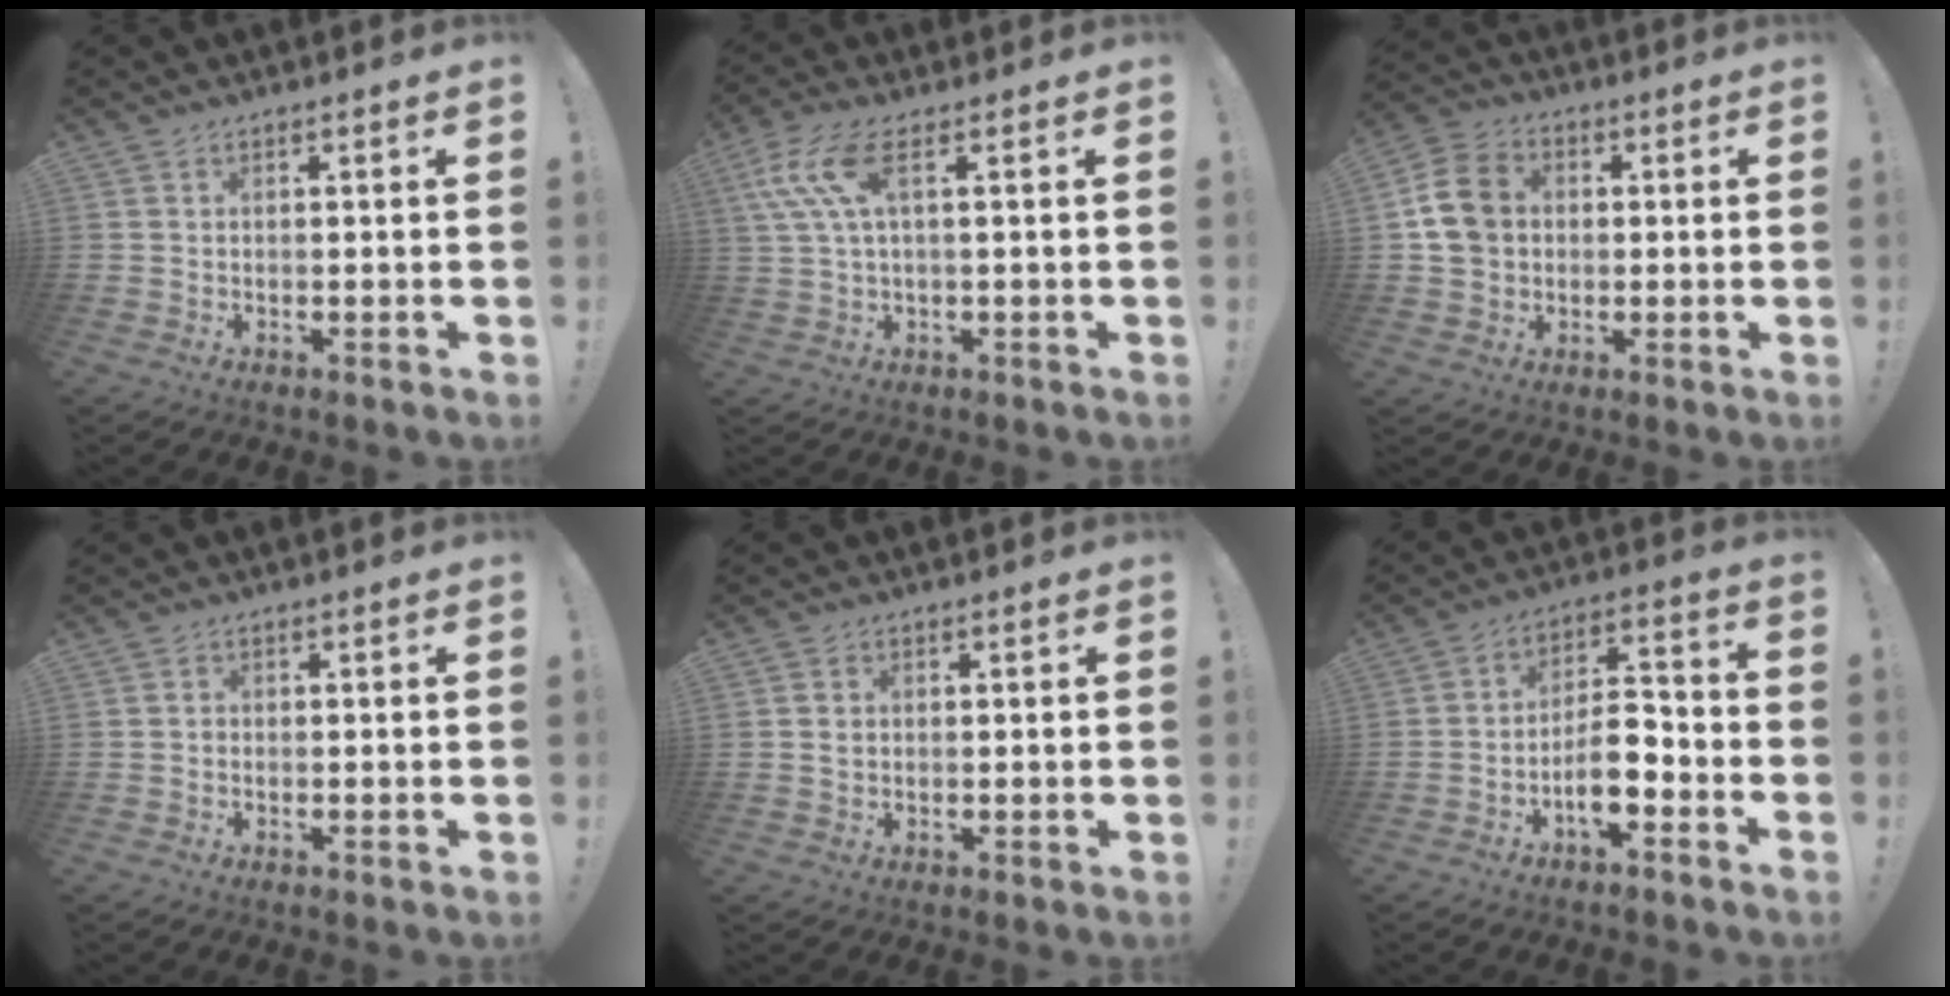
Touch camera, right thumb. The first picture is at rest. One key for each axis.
{"total": 9.8, "fx": 3.0, "fy": 3.1, "fz": 8.8, "tx": -0.176, "ty": -0.004, "tz": 0.058}
{"total": 11.4, "fx": 1.5, "fy": 9.5, "fz": 6.1, "tx": -0.093, "ty": 0.009, "tz": 0.033}
{"total": 0.7, "fx": -0.3, "fy": 0.6, "fz": 0.1, "tx": -0.004, "ty": 0.003, "tz": -0.005}
{"total": 1.4, "fx": 0.2, "fy": 1.3, "fz": 0.6, "tx": -0.004, "ty": 0.002, "tz": 0.003}
{"total": 10.3, "fx": -4.9, "fy": 4.4, "fz": 7.9, "tx": -0.135, "ty": 0.028, "tz": -0.084}